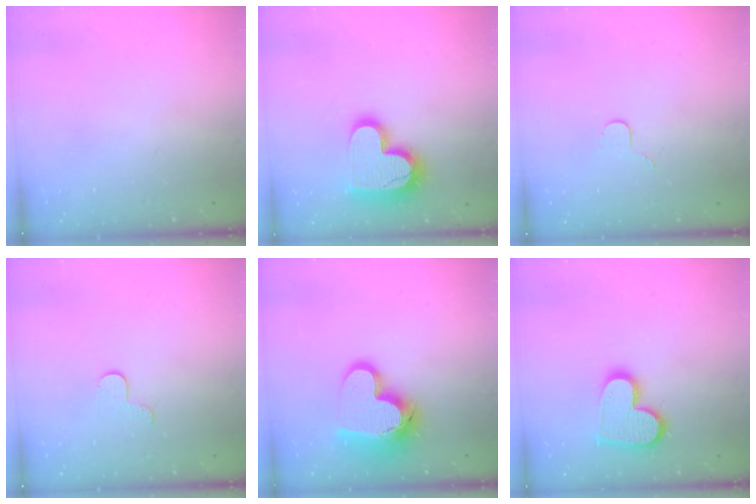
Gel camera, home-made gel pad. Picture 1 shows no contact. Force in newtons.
{"total": 17.0, "press": 16.9, "slide": 1.3}
{"total": 3.4, "press": 3.4, "slide": 0.4}
{"total": 3.9, "press": 3.9, "slide": 0.4}
{"total": 15.9, "press": 15.7, "slide": 2.2}
{"total": 13.6, "press": 13.5, "slide": 0.9}